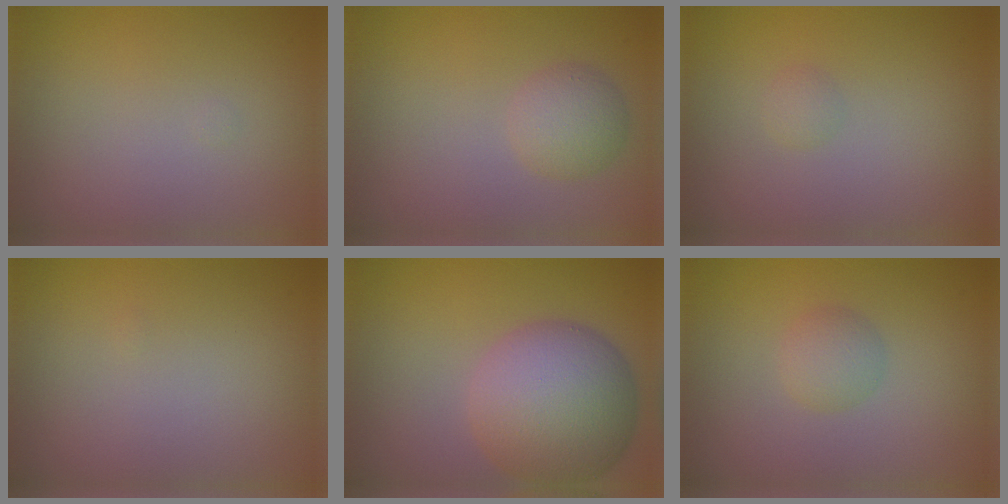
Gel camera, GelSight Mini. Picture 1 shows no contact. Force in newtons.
{"total": 2.4, "press": 2.4, "slide": 0.2}
{"total": 0.7, "press": 0.7, "slide": 0.0}
{"total": 0.0}
{"total": 9.3, "press": 9.3, "slide": 0.4}
{"total": 1.7, "press": 1.7, "slide": 0.0}